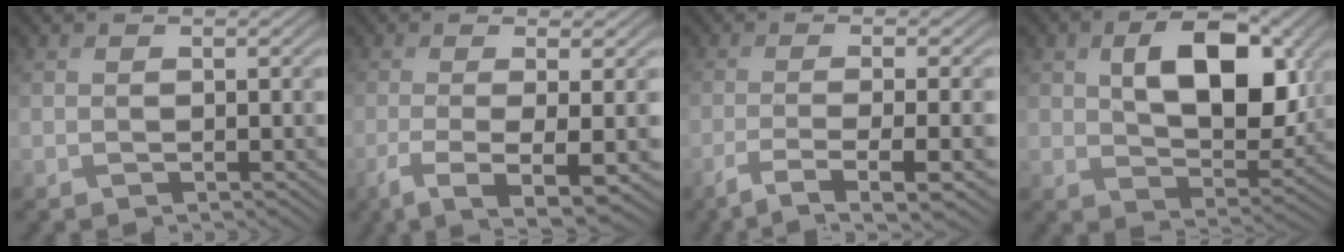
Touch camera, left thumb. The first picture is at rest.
{"total": 7.7, "force": [-2.4, 1.7, 7.1], "torque": [-0.100, -0.006, -0.046]}
{"total": 8.3, "force": [-4.0, 1.7, 7.1], "torque": [-0.091, -0.001, -0.070]}
{"total": 11.3, "force": [2.5, 6.8, 8.6], "torque": [-0.142, -0.008, 0.043]}